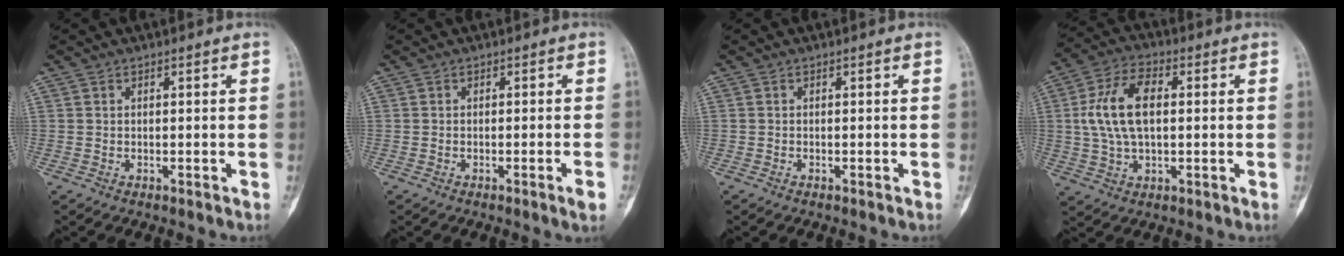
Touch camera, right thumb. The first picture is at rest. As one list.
[{"total": 2.1, "force": [-1.0, -0.1, 1.8], "torque": [-0.032, -0.004, -0.017]}, {"total": 0.0}, {"total": 12.0, "force": [1.2, 6.6, 9.9], "torque": [-0.194, 0.016, 0.023]}]